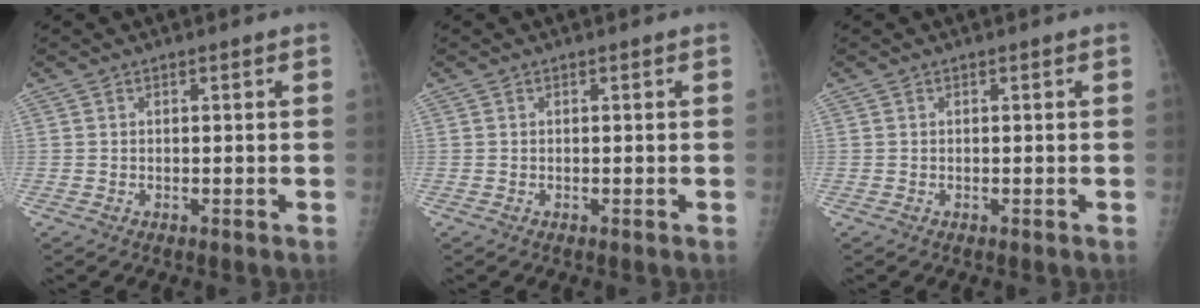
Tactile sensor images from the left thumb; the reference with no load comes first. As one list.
[{"total": 0.0}, {"total": 0.0}]